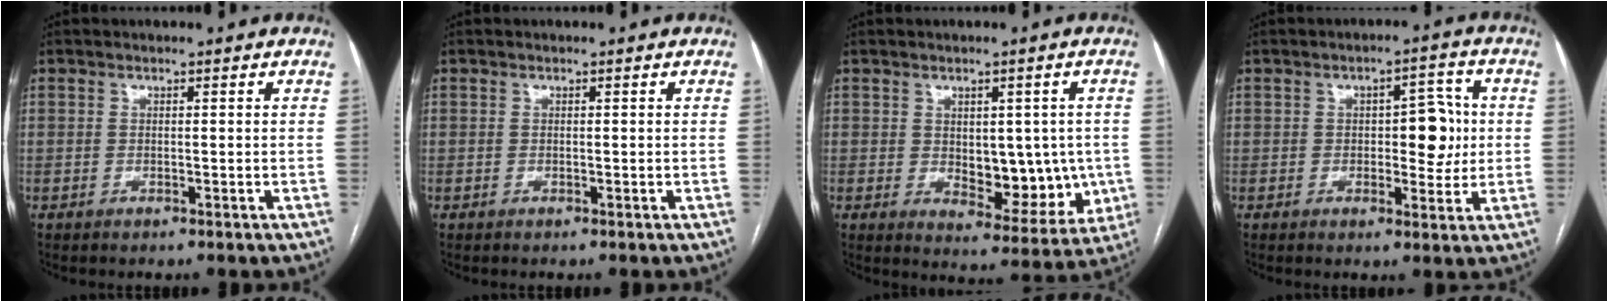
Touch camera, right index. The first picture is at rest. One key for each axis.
{"total": 0.0}
{"total": 10.3, "fx": -0.4, "fy": 5.6, "fz": 8.6, "tx": -0.099, "ty": 0.000, "tz": 0.013}
{"total": 6.5, "fx": 0.4, "fy": 2.9, "fz": 5.7, "tx": -0.071, "ty": 0.015, "tz": 0.009}